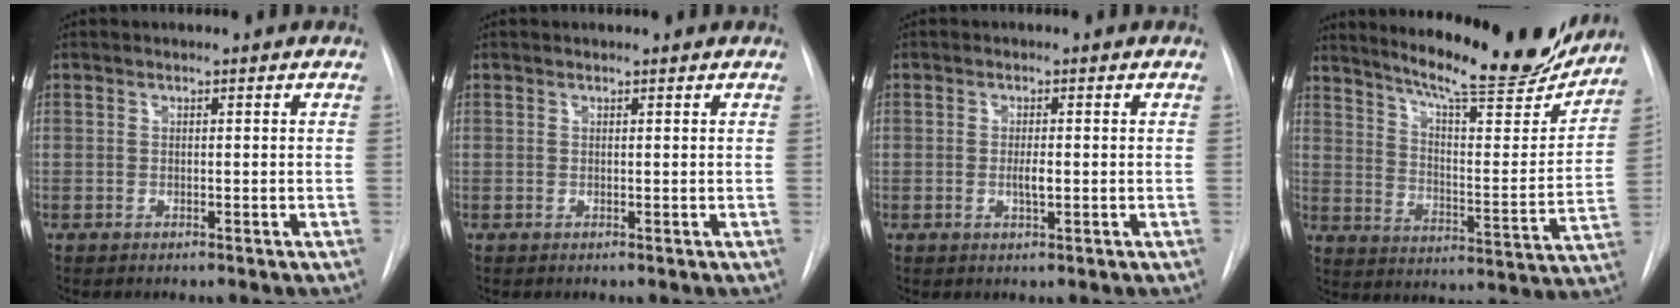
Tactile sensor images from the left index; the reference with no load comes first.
{"total": 1.0, "force": [0.9, 0.1, 0.1], "torque": [-0.008, 0.010, 0.013]}
{"total": 1.8, "force": [-0.2, 0.4, 1.8], "torque": [-0.035, -0.001, -0.003]}
{"total": 21.5, "force": [19.3, 2.4, 9.3], "torque": [-0.142, -0.048, 0.264]}